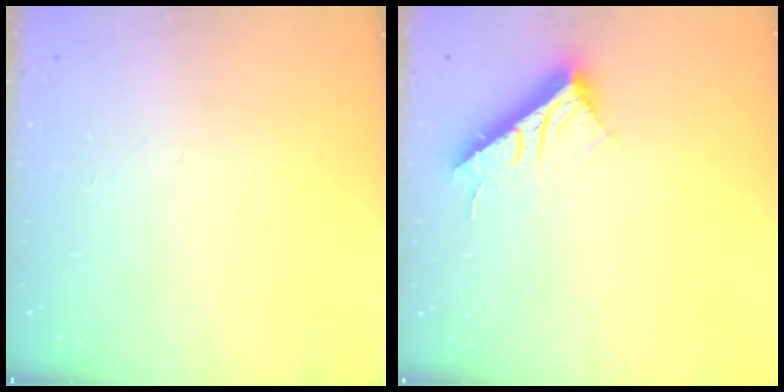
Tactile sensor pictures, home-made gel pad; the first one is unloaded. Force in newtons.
{"total": 14.2, "press": 14.1, "slide": 0.5}